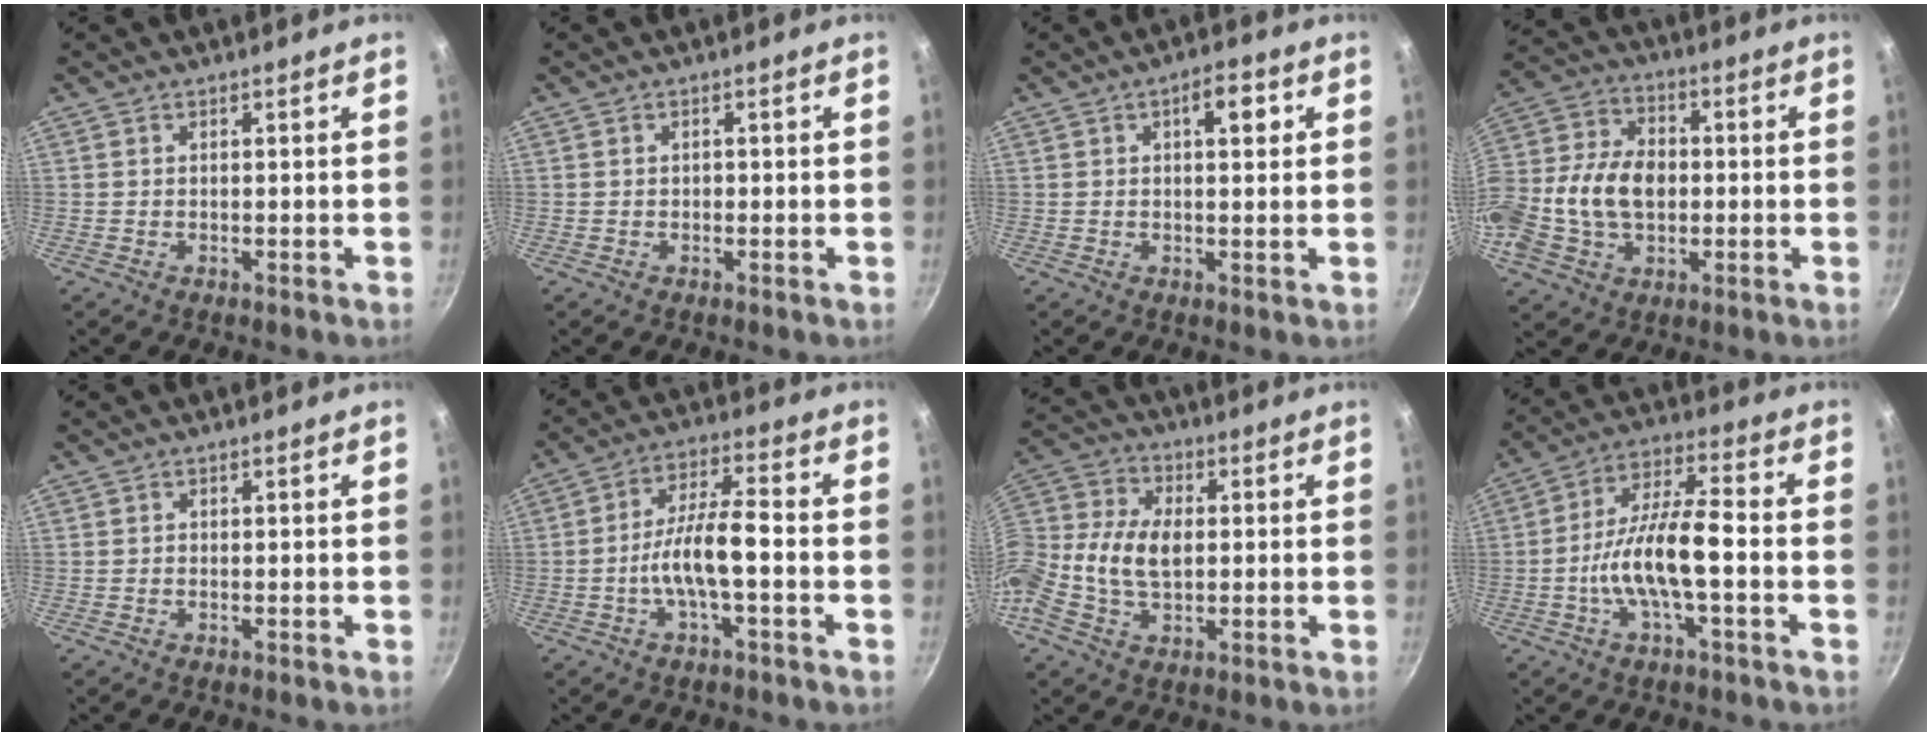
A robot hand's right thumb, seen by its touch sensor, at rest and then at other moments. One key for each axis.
{"total": 0.6, "fx": -0.1, "fy": 0.5, "fz": 0.3, "tx": -0.002, "ty": 0.003, "tz": -0.001}
{"total": 5.3, "fx": 1.6, "fy": 2.4, "fz": 4.4, "tx": -0.046, "ty": 0.003, "tz": 0.018}
{"total": 18.6, "fx": -1.7, "fy": 13.4, "fz": 12.8, "tx": -0.239, "ty": 0.034, "tz": -0.038}
{"total": 0.0}
{"total": 9.1, "fx": -2.4, "fy": 2.5, "fz": 8.4, "tx": -0.157, "ty": 0.035, "tz": -0.050}
{"total": 13.9, "fx": -0.4, "fy": 9.5, "fz": 10.2, "tx": -0.206, "ty": 0.024, "tz": -0.024}
{"total": 12.2, "fx": -2.9, "fy": 3.6, "fz": 11.3, "tx": -0.206, "ty": 0.037, "tz": -0.062}